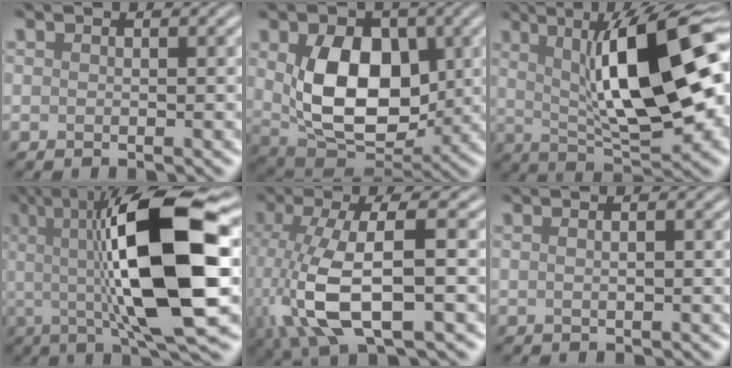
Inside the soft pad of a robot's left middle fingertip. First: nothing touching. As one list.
[{"total": 9.8, "force": [1.0, 6.3, 7.4], "torque": [-0.138, -0.012, 0.024]}, {"total": 13.9, "force": [2.4, 4.2, 13.0], "torque": [-0.183, 0.012, 0.033]}, {"total": 14.3, "force": [1.3, 4.0, 13.7], "torque": [-0.217, 0.006, 0.017]}, {"total": 9.9, "force": [-1.9, 3.5, 9.0], "torque": [-0.199, -0.003, -0.039]}, {"total": 2.7, "force": [1.1, 1.4, 2.1], "torque": [-0.022, 0.030, -0.008]}]